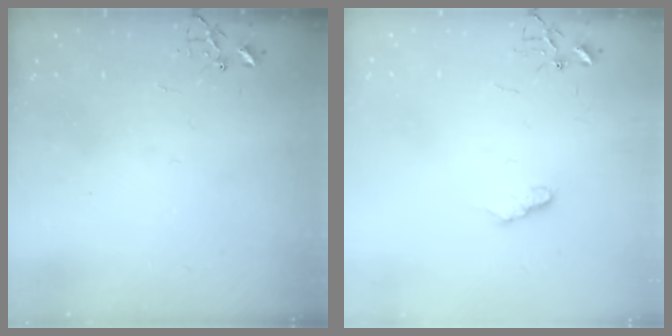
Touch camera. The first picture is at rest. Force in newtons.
{"total": 7.2, "press": 7.1, "slide": 0.7}